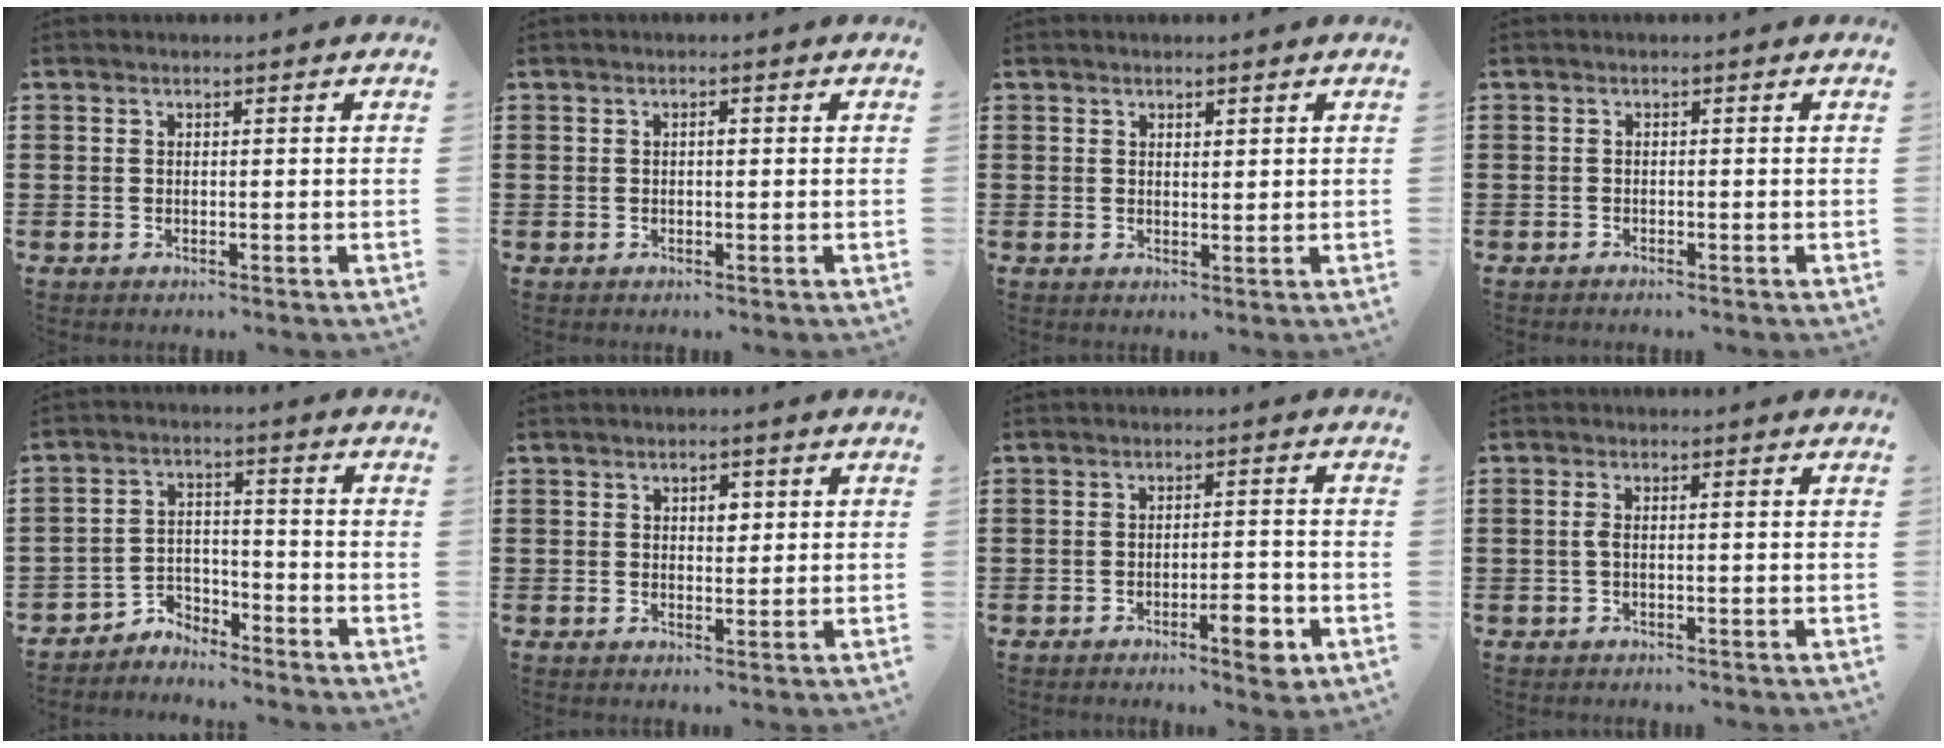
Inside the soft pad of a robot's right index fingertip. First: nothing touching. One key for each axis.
{"total": 0.7, "fx": 0.0, "fy": 0.3, "fz": 0.7, "tx": -0.014, "ty": -0.001, "tz": 0.000}
{"total": 1.0, "fx": 0.8, "fy": 0.4, "fz": 0.3, "tx": -0.006, "ty": 0.003, "tz": 0.015}
{"total": 0.5, "fx": -0.5, "fy": 0.0, "fz": 0.1, "tx": -0.004, "ty": -0.004, "tz": -0.010}
{"total": 4.0, "fx": -3.8, "fy": 1.0, "fz": 0.1, "tx": -0.012, "ty": 0.003, "tz": -0.081}
{"total": 2.2, "fx": 0.7, "fy": 1.4, "fz": 1.6, "tx": -0.019, "ty": 0.002, "tz": 0.007}
{"total": 4.7, "fx": -2.6, "fy": 1.1, "fz": 3.8, "tx": -0.058, "ty": 0.003, "tz": -0.043}
{"total": 1.5, "fx": -0.3, "fy": 0.3, "fz": 1.4, "tx": -0.029, "ty": 0.003, "tz": -0.006}